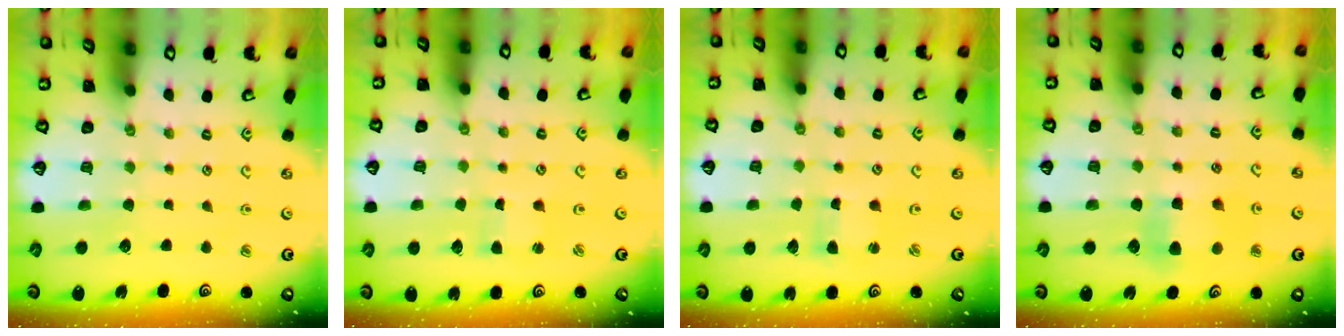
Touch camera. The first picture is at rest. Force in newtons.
{"total": 2.3, "press": 2.3, "slide": 0.5}
{"total": 2.0, "press": 2.0, "slide": 0.3}
{"total": 5.6, "press": 5.6, "slide": 0.6}